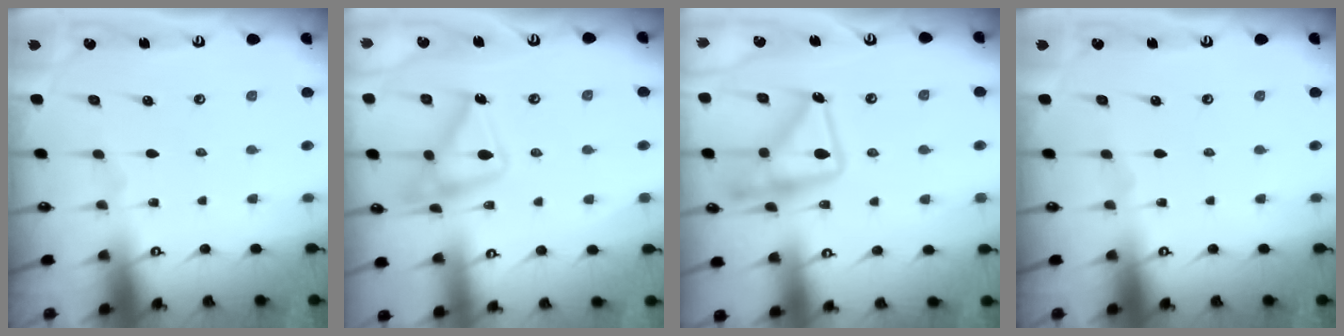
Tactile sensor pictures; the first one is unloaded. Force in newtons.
{"total": 15.2, "press": 15.2, "slide": 0.9}
{"total": 17.9, "press": 17.8, "slide": 1.4}
{"total": 0.0}